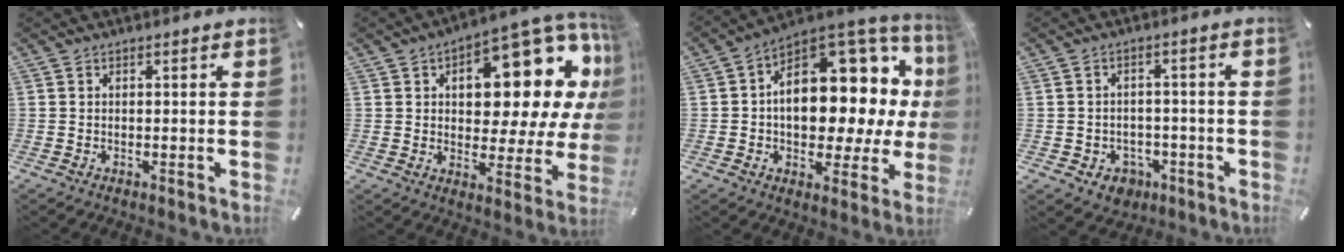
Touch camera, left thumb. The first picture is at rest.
{"total": 16.6, "force": [7.7, 8.5, 12.0], "torque": [-0.135, -0.080, 0.116]}
{"total": 17.8, "force": [4.1, 11.3, 13.1], "torque": [-0.155, -0.062, 0.068]}
{"total": 5.0, "force": [-2.3, 4.2, 1.6], "torque": [-0.024, 0.015, -0.042]}